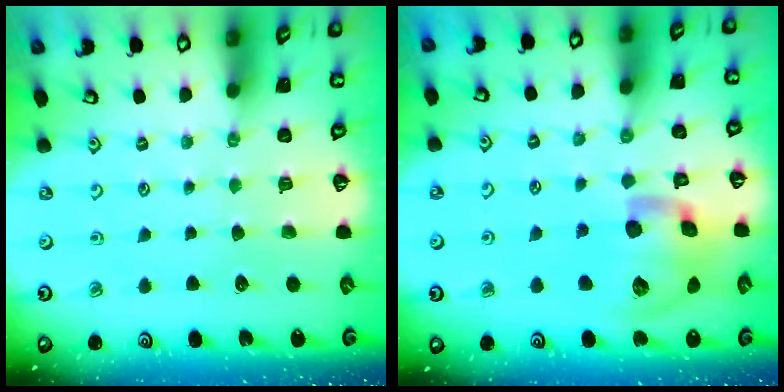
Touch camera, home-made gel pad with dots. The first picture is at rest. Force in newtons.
{"total": 18.2, "press": 18.0, "slide": 2.8}